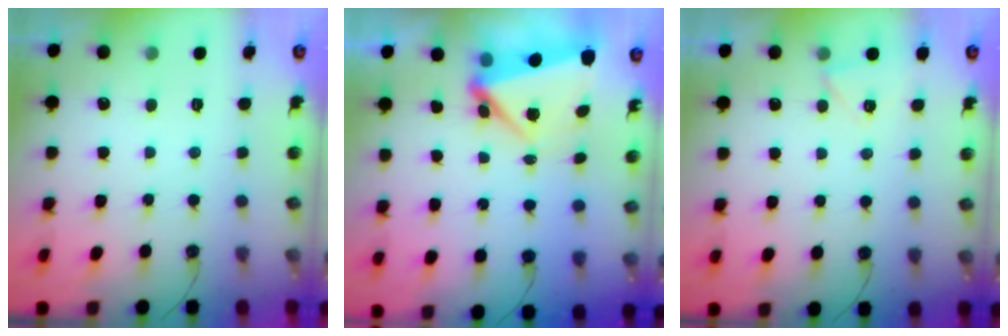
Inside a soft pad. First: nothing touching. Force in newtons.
{"total": 6.6, "press": 6.2, "slide": 2.1}
{"total": 4.4, "press": 4.0, "slide": 1.7}